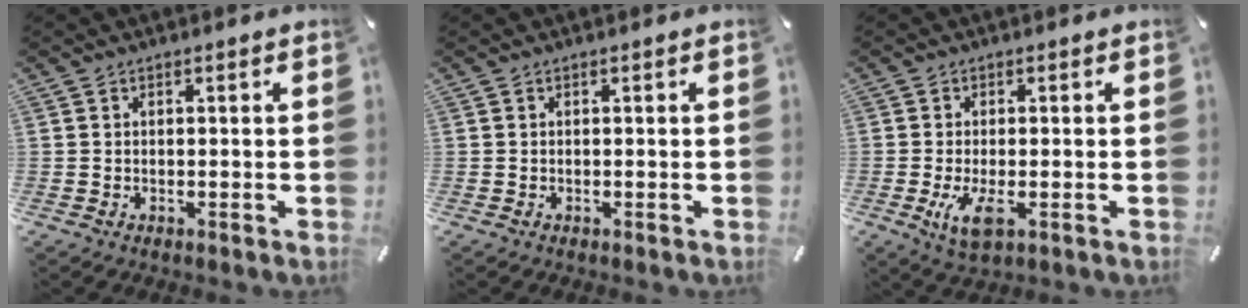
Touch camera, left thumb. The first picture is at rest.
{"total": 0.0}
{"total": 6.0, "force": [-1.5, 2.4, 5.3], "torque": [-0.117, -0.021, -0.030]}